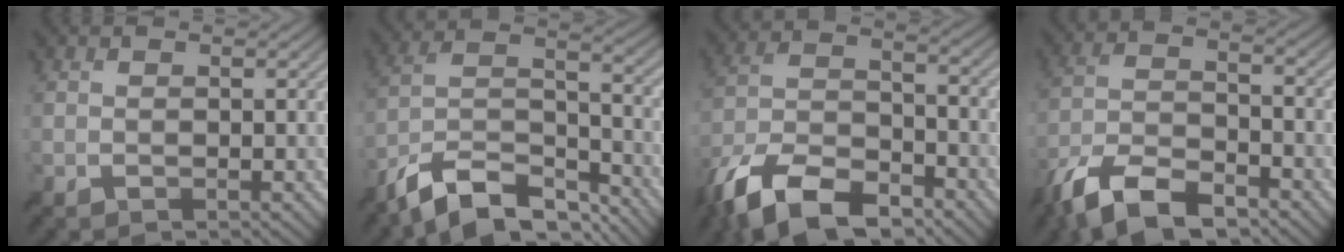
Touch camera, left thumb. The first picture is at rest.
{"total": 12.8, "force": [-10.0, 4.2, 6.8], "torque": [-0.140, 0.009, -0.188]}
{"total": 13.6, "force": [-9.5, 5.7, 7.8], "torque": [-0.164, -0.006, -0.192]}
{"total": 11.0, "force": [-7.9, 4.1, 6.5], "torque": [-0.126, -0.003, -0.165]}